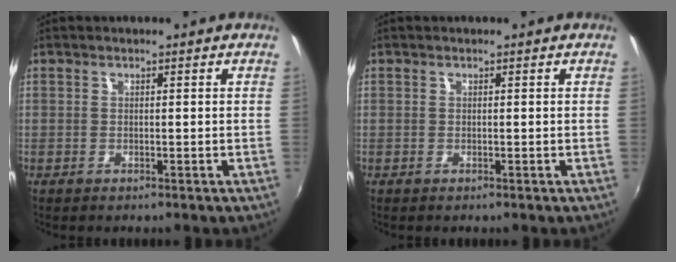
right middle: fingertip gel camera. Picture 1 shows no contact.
{"total": 0.0}